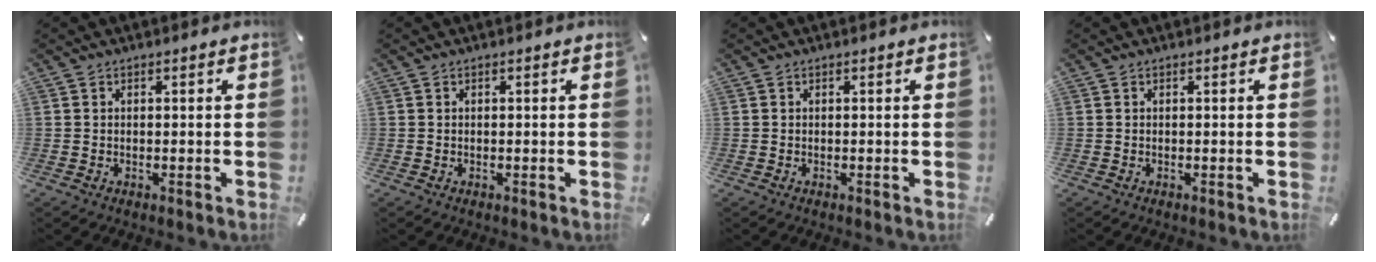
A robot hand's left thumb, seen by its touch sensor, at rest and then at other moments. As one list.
[{"total": 0.0}, {"total": 0.0}, {"total": 0.0}]